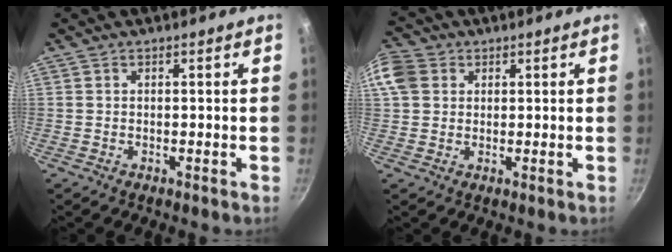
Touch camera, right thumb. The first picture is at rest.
{"total": 6.6, "force": [1.9, 5.5, 3.2], "torque": [-0.052, 0.004, 0.025]}